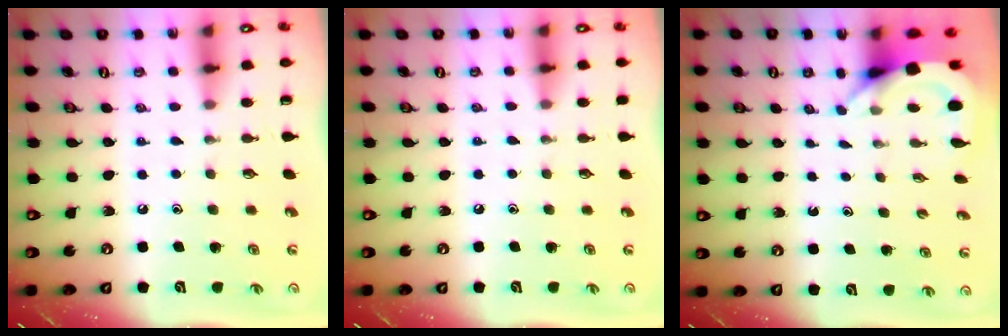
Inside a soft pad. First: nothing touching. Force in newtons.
{"total": 2.8, "press": 2.8, "slide": 0.5}
{"total": 3.9, "press": 3.8, "slide": 0.2}